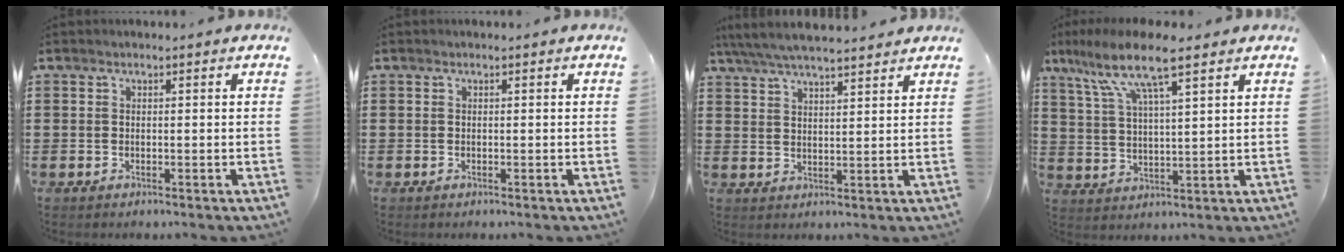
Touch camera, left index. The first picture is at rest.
{"total": 0.0}
{"total": 5.6, "force": [5.0, 0.6, 2.4], "torque": [-0.060, -0.014, 0.090]}
{"total": 9.5, "force": [6.5, 1.5, 6.7], "torque": [-0.148, -0.015, 0.113]}